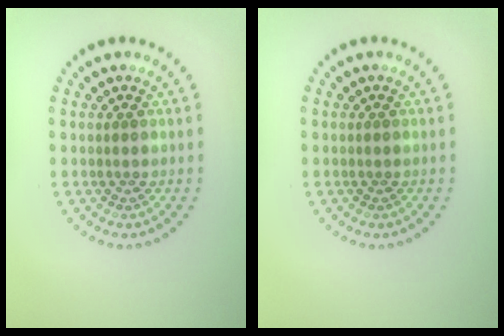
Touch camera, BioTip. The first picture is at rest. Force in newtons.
{"total": 0.0}